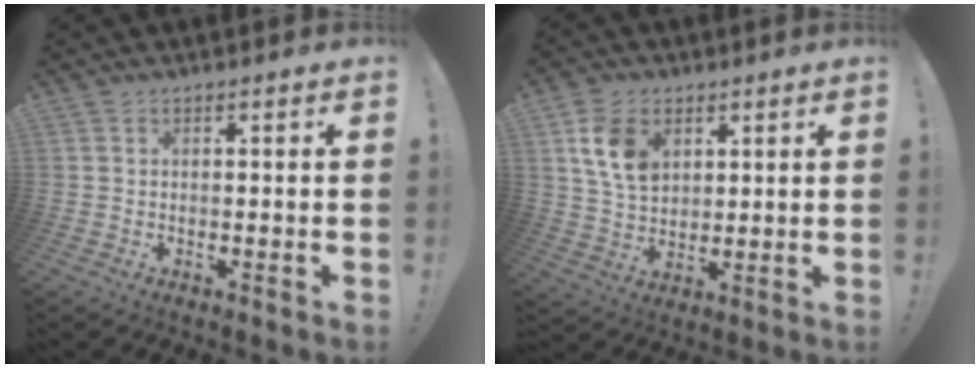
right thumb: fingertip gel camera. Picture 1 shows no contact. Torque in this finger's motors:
{"motor_torque": [0.73, 0.74, 0.67, 0.02, 0.16]}